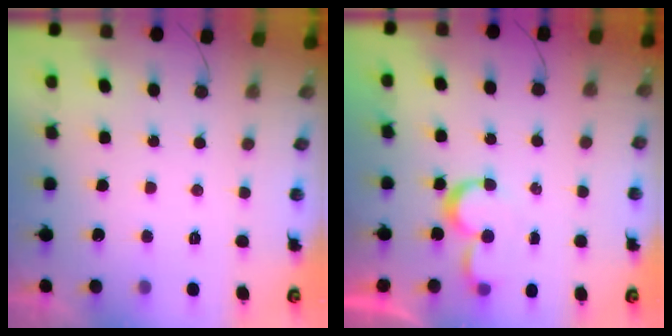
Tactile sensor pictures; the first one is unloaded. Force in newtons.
{"total": 5.5, "press": 5.5, "slide": 0.4}